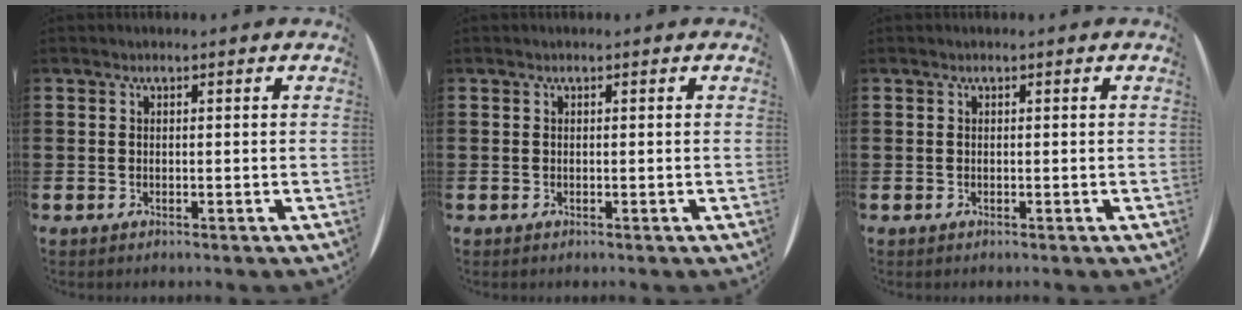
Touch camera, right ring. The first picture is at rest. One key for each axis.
{"total": 0.0}
{"total": 0.0}